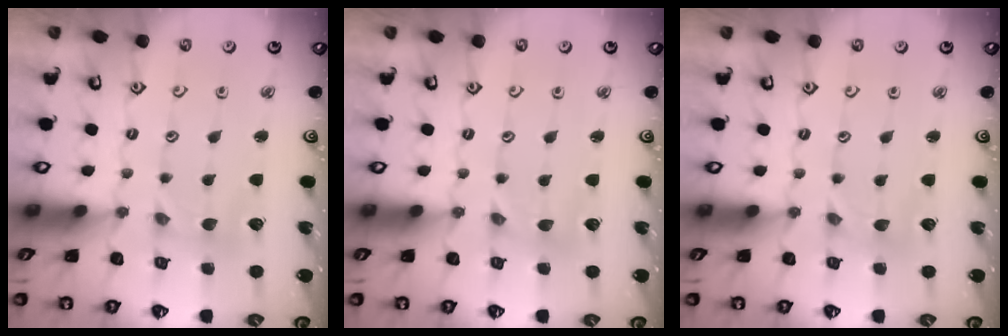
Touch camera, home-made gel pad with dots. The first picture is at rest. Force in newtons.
{"total": 0.5, "press": 0.5, "slide": 0.0}
{"total": 0.0}